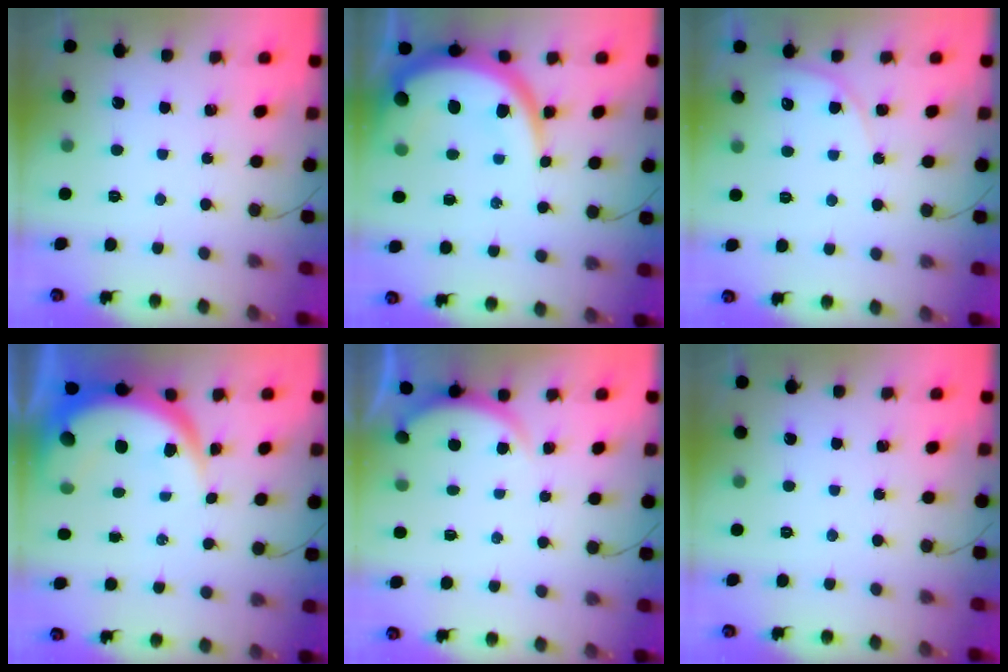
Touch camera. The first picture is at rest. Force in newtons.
{"total": 14.1, "press": 14.0, "slide": 1.4}
{"total": 4.6, "press": 4.6, "slide": 0.3}
{"total": 10.4, "press": 10.3, "slide": 1.1}
{"total": 2.2, "press": 2.2, "slide": 0.6}
{"total": 0.0}